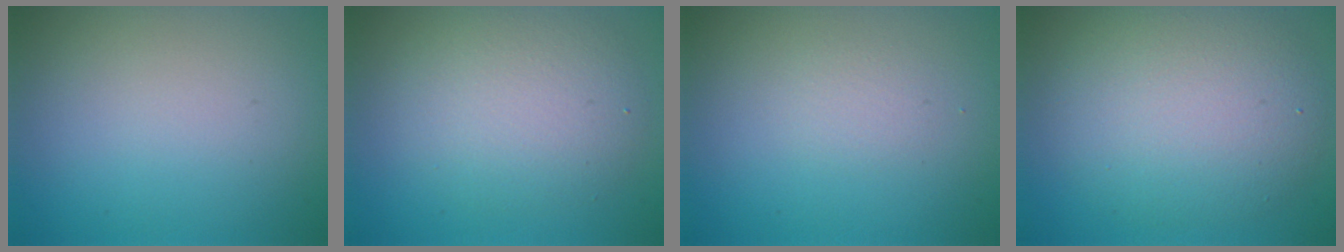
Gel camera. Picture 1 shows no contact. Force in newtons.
{"total": 4.8, "press": 4.7, "slide": 0.3}
{"total": 1.1, "press": 1.1, "slide": 0.1}
{"total": 7.1, "press": 7.1, "slide": 0.4}